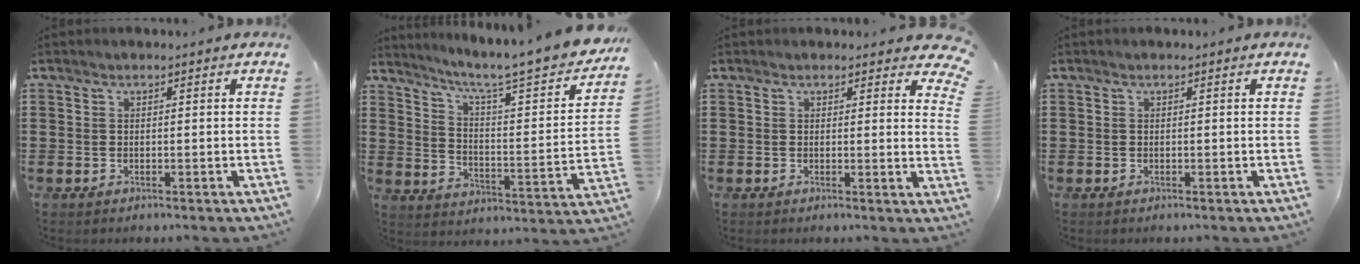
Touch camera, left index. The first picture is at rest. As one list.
[{"total": 6.4, "force": [5.3, 0.1, 3.6], "torque": [-0.079, -0.051, 0.076]}, {"total": 2.1, "force": [1.9, 0.6, 0.6], "torque": [-0.004, -0.008, 0.033]}, {"total": 0.0}]